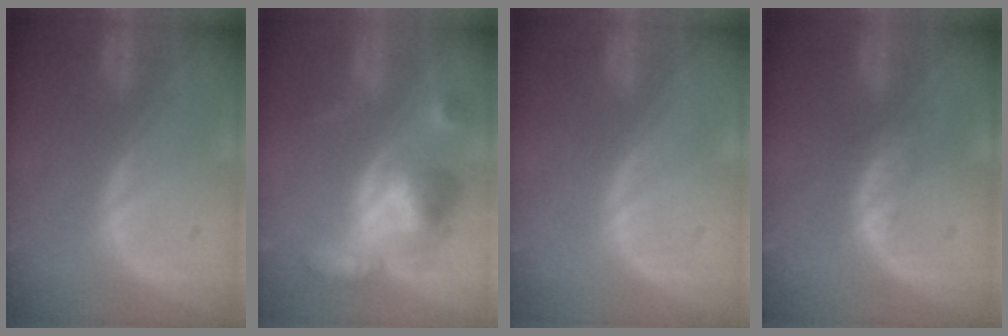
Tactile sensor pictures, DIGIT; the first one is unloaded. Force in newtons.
{"total": 7.9, "press": 7.9, "slide": 0.5}
{"total": 0.0}
{"total": 1.8, "press": 1.8, "slide": 0.1}